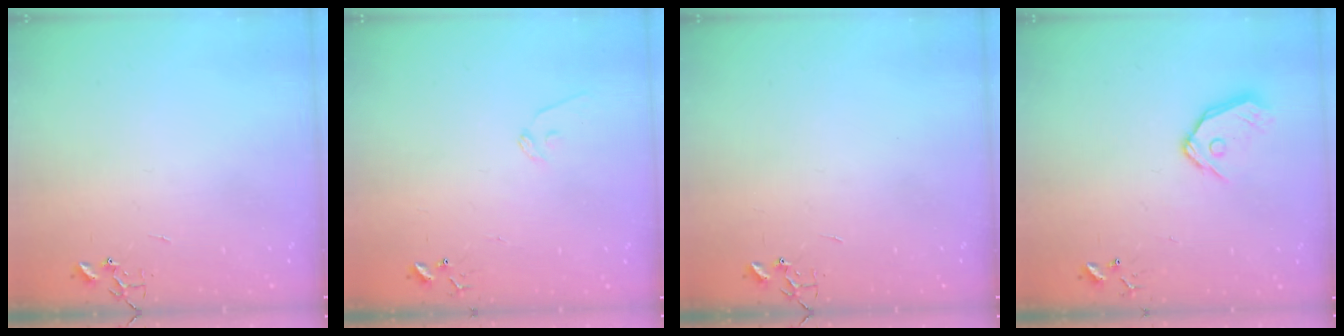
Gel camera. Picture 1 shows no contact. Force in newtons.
{"total": 8.1, "press": 8.0, "slide": 0.8}
{"total": 0.0}
{"total": 10.3, "press": 10.2, "slide": 1.4}